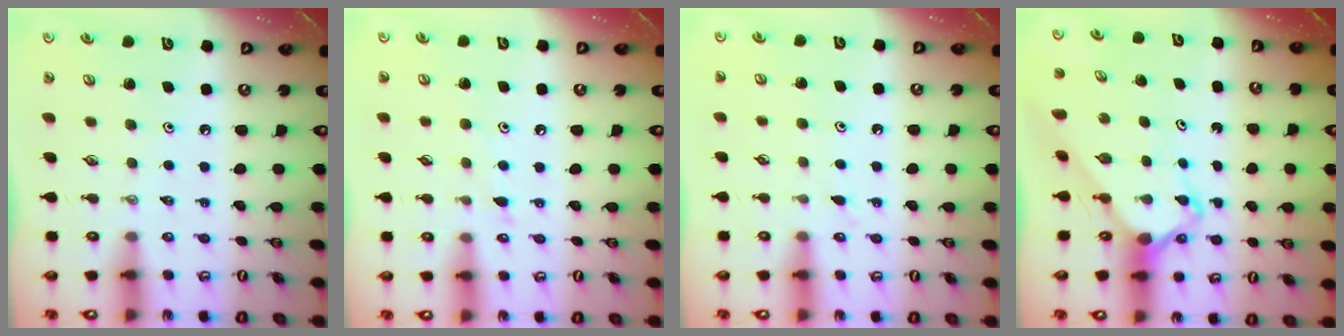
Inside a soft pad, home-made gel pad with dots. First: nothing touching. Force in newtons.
{"total": 5.5, "press": 5.4, "slide": 0.7}
{"total": 6.0, "press": 6.0, "slide": 0.7}
{"total": 3.7, "press": 3.7, "slide": 0.3}